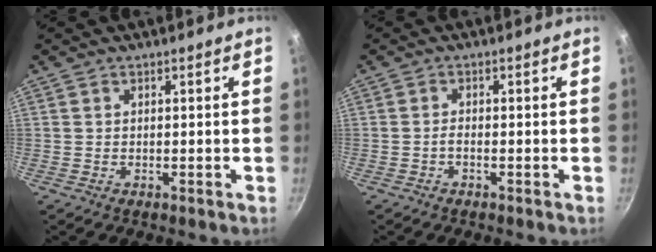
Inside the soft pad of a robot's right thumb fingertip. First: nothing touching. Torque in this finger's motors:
{"motor_torque": [-0.55, -0.27, 0.37, -0.32, 0.00]}